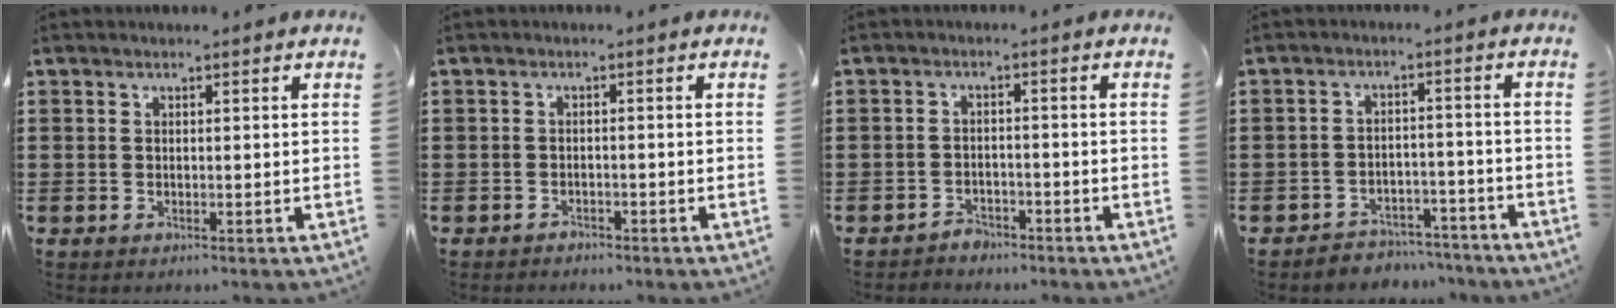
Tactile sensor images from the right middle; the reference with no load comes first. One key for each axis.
{"total": 1.1, "fx": -1.0, "fy": 0.2, "fz": 0.0, "tx": -0.004, "ty": 0.002, "tz": -0.023}
{"total": 2.3, "fx": -2.2, "fy": 0.6, "fz": 0.0, "tx": -0.007, "ty": 0.002, "tz": -0.049}
{"total": 4.1, "fx": -4.0, "fy": 0.8, "fz": -0.1, "tx": -0.004, "ty": 0.004, "tz": -0.087}